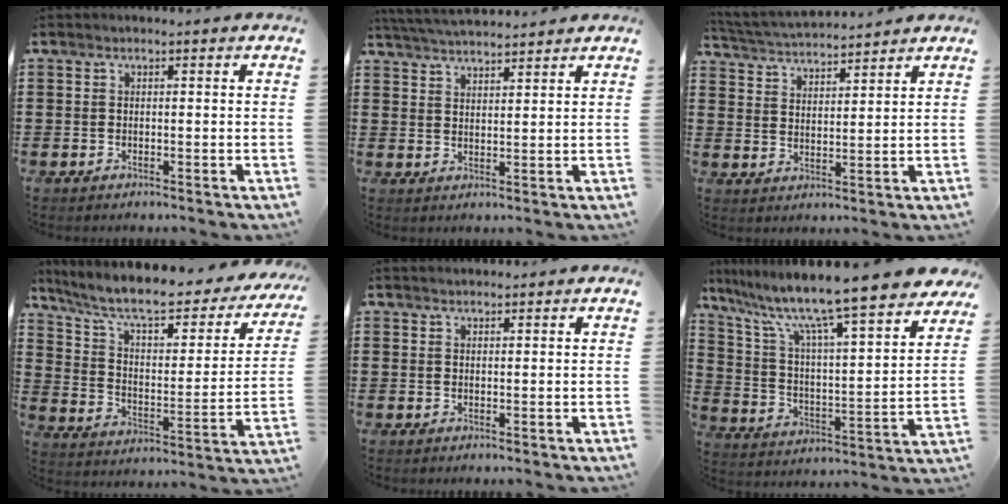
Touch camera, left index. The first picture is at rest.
{"total": 3.9, "force": [3.8, -0.2, 0.5], "torque": [-0.022, -0.012, 0.070]}
{"total": 3.9, "force": [3.9, 0.0, 0.4], "torque": [-0.025, -0.020, 0.066]}
{"total": 9.4, "force": [7.4, 1.7, 5.6], "torque": [-0.138, -0.049, 0.124]}
{"total": 1.1, "force": [1.1, 0.1, -0.1], "torque": [0.000, -0.001, 0.021]}
{"total": 11.2, "force": [9.5, 0.0, 6.0], "torque": [-0.155, -0.073, 0.154]}